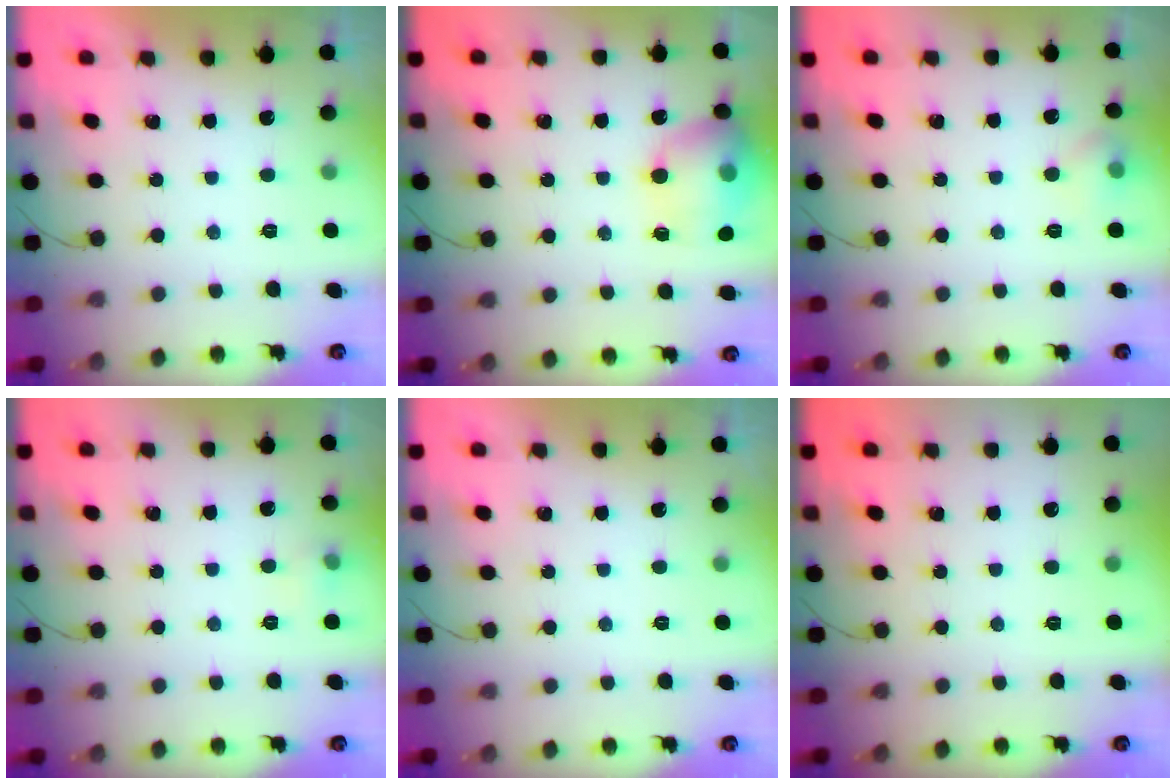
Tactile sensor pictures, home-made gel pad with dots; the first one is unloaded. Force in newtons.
{"total": 16.2, "press": 16.1, "slide": 2.0}
{"total": 9.0, "press": 6.0, "slide": 6.7}
{"total": 4.8, "press": 4.6, "slide": 1.5}
{"total": 0.0}
{"total": 0.0}